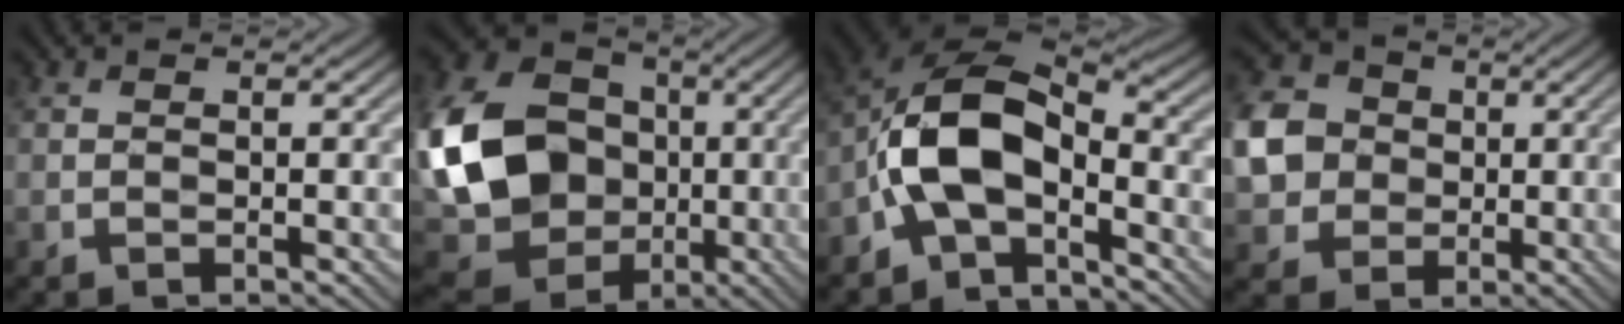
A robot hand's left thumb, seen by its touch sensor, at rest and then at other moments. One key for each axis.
{"total": 19.1, "fx": -1.3, "fy": 15.7, "fz": 10.7, "tx": -0.280, "ty": -0.017, "tz": -0.014}
{"total": 10.6, "fx": -3.1, "fy": 5.7, "fz": 8.4, "tx": -0.171, "ty": 0.009, "tz": -0.072}
{"total": 8.3, "fx": 0.1, "fy": 7.5, "fz": 3.6, "tx": -0.118, "ty": -0.001, "tz": -0.001}